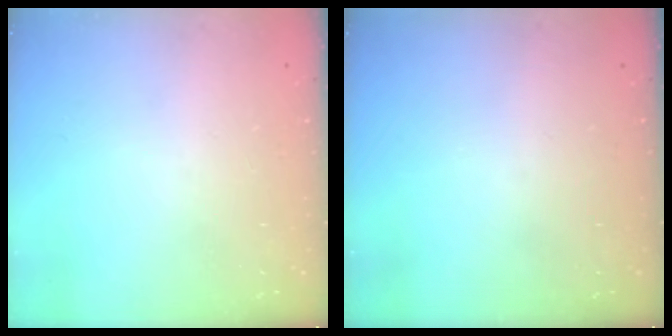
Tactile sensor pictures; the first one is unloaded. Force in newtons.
{"total": 0.0}